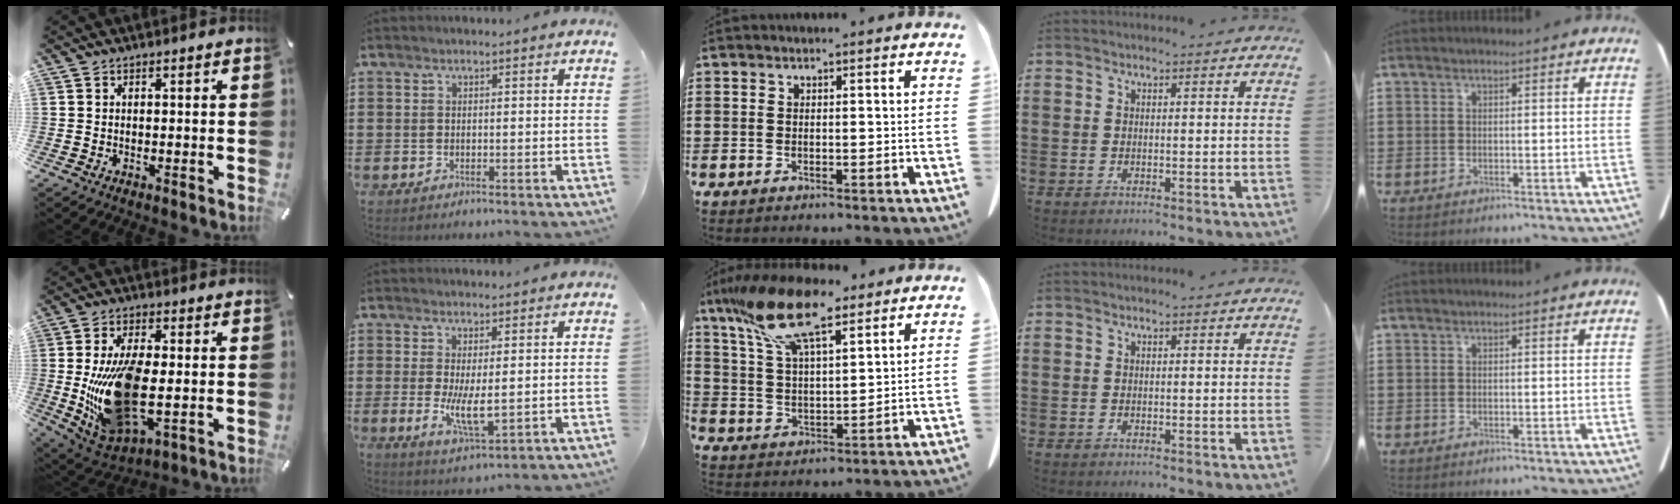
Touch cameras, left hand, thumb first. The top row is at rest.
{"thumb": {"total": 20.7, "force": [-0.8, 11.1, 17.5], "torque": [-0.353, -0.020, 0.002]}, "index": {"total": 6.1, "force": [0.0, 2.1, 5.8], "torque": [-0.109, -0.009, 0.000]}, "middle": {"total": 14.1, "force": [9.9, 4.3, 9.0], "torque": [-0.207, -0.019, 0.178]}}